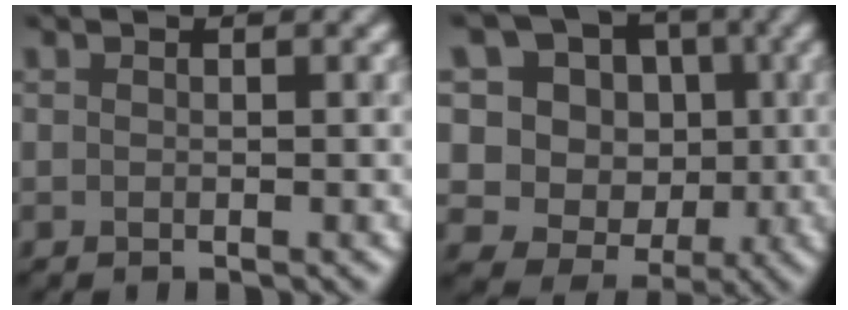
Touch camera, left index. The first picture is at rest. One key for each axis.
{"total": 12.4, "fx": 2.9, "fy": 10.8, "fz": 5.2, "tx": -0.132, "ty": 0.035, "tz": 0.036}